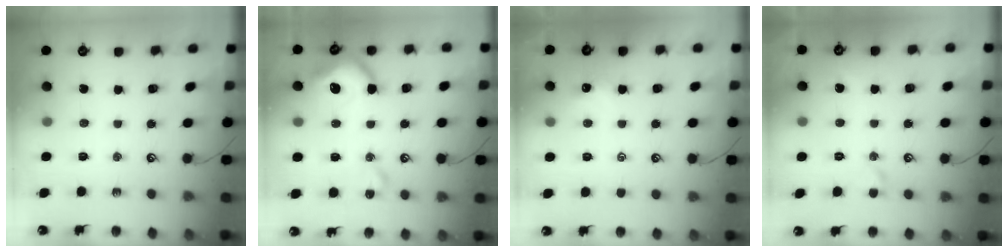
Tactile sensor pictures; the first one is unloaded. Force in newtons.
{"total": 12.3, "press": 12.2, "slide": 1.4}
{"total": 0.0}
{"total": 1.1, "press": 1.0, "slide": 0.5}